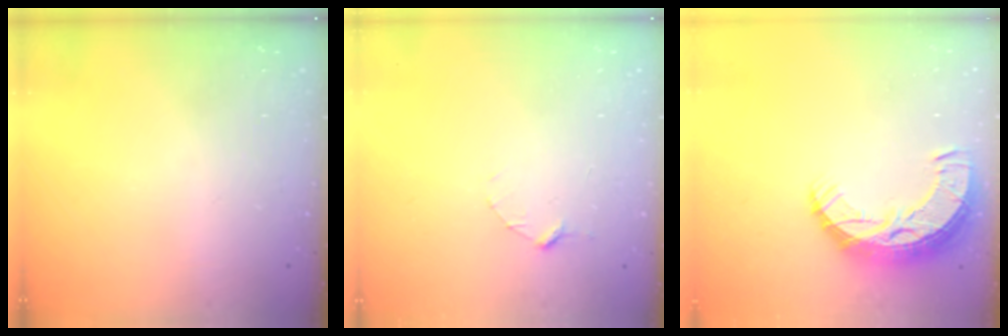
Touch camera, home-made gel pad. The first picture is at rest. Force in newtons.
{"total": 2.9, "press": 2.9, "slide": 0.3}
{"total": 11.1, "press": 11.0, "slide": 0.8}